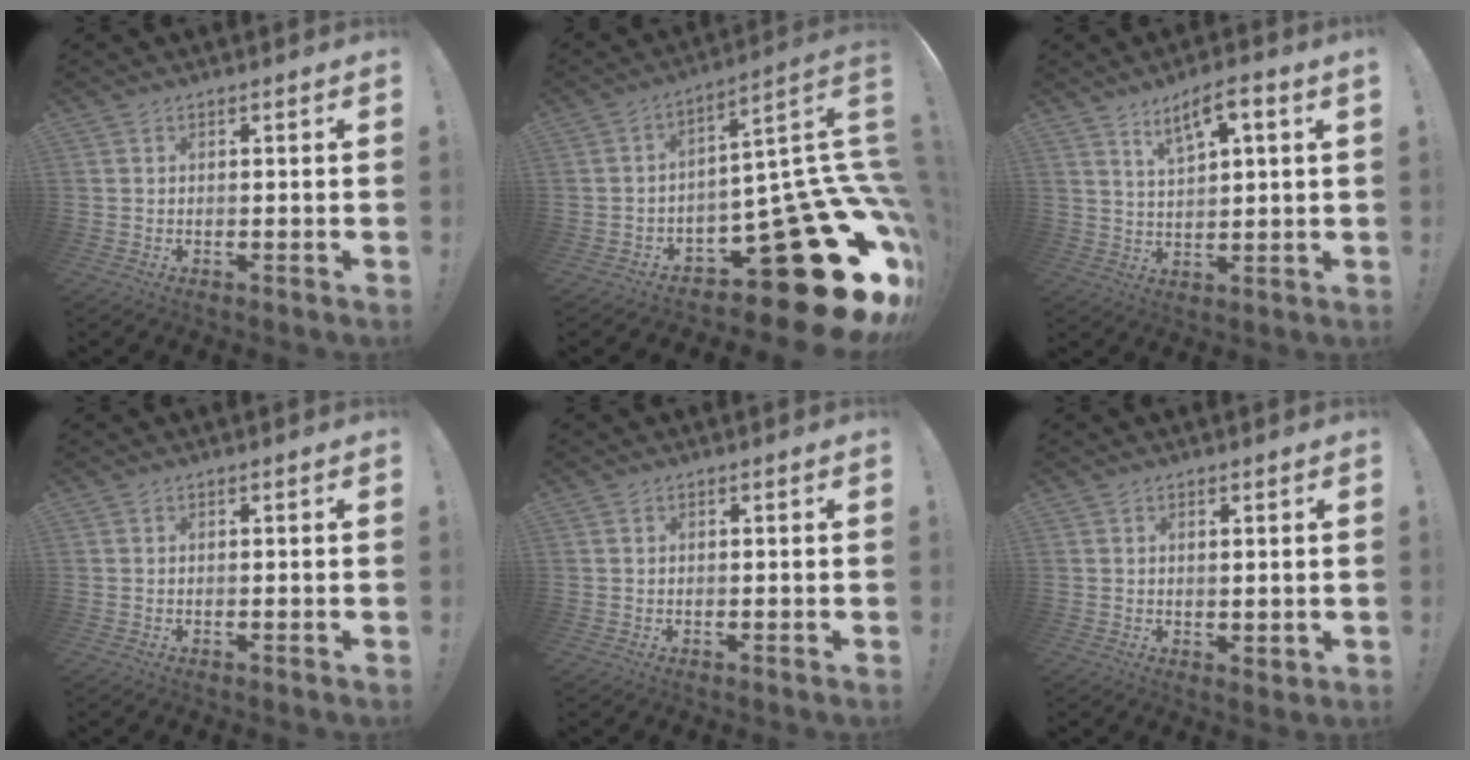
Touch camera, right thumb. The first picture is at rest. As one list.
[{"total": 26.1, "force": [-12.3, 10.1, 20.7], "torque": [-0.209, 0.037, -0.181]}, {"total": 7.0, "force": [4.3, 1.5, 5.4], "torque": [-0.087, -0.017, 0.070]}, {"total": 0.0}, {"total": 0.0}, {"total": 1.9, "force": [1.3, 0.9, 1.1], "torque": [-0.012, -0.006, 0.022]}]